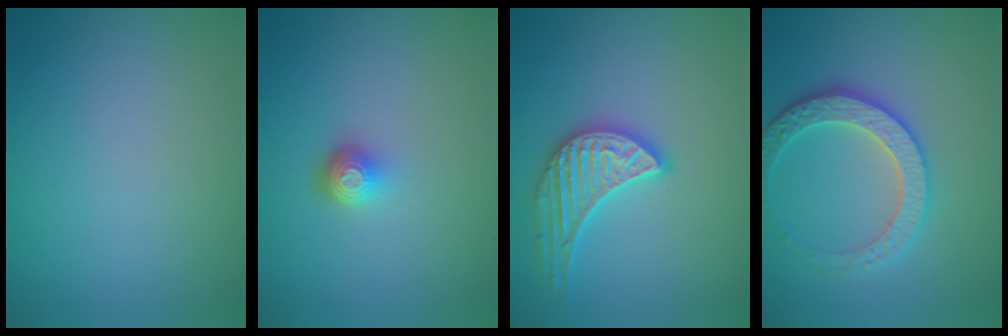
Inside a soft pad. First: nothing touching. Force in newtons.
{"total": 2.0, "press": 1.5, "slide": 1.4}
{"total": 3.4, "press": 3.3, "slide": 0.4}
{"total": 3.8, "press": 3.8, "slide": 0.7}